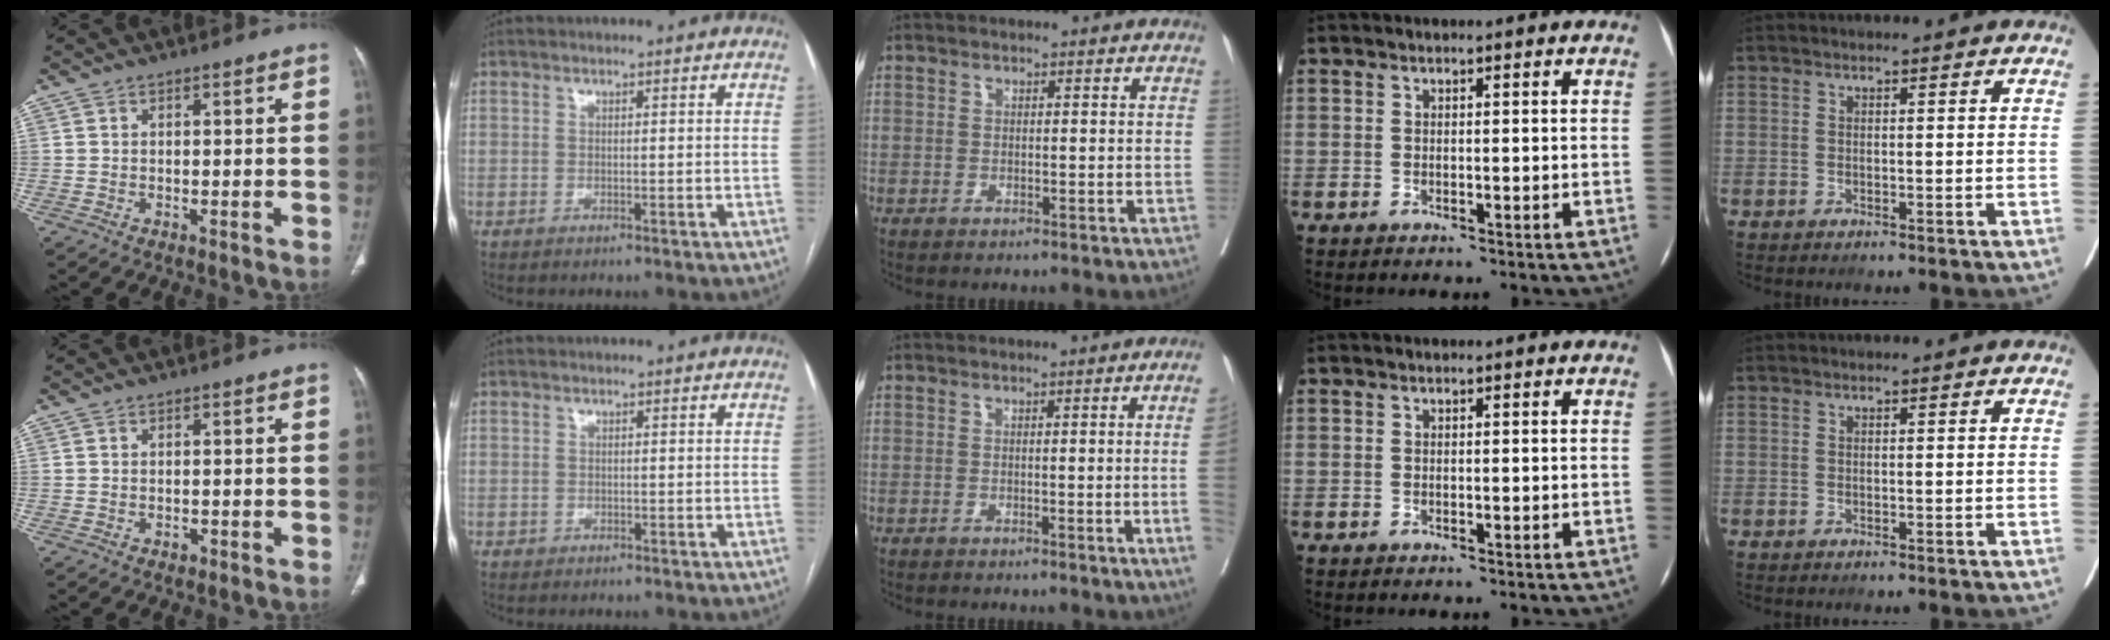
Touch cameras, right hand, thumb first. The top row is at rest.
{"thumb": {"total": 0.7, "force": [-0.4, 0.5, 0.3], "torque": [-0.005, 0.000, -0.005]}, "index": {"total": 0.6, "force": [-0.2, 0.6, 0.0], "torque": [0.001, 0.005, -0.005]}, "middle": {"total": 4.5, "force": [-0.8, -1.6, 4.1], "torque": [-0.044, -0.008, -0.010]}}